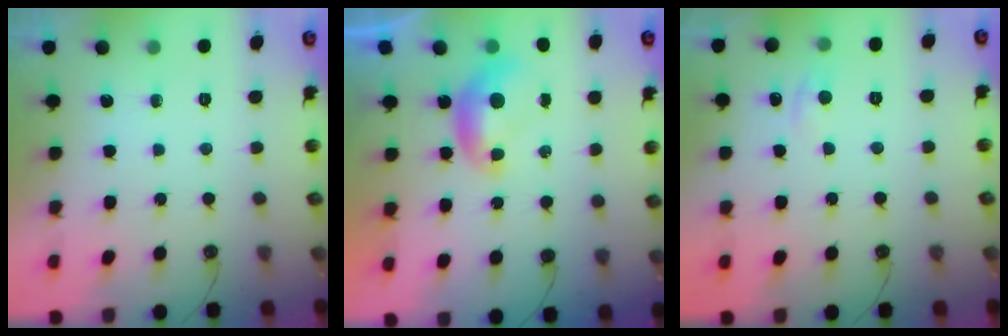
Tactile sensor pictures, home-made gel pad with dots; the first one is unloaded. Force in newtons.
{"total": 0.0}
{"total": 1.1, "press": 0.9, "slide": 0.6}